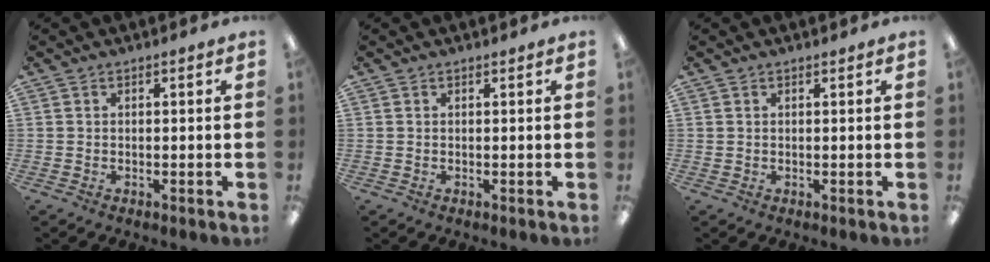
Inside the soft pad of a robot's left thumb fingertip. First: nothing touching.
{"total": 0.0}
{"total": 0.6, "force": [0.5, 0.2, 0.0], "torque": [0.000, 0.001, 0.009]}